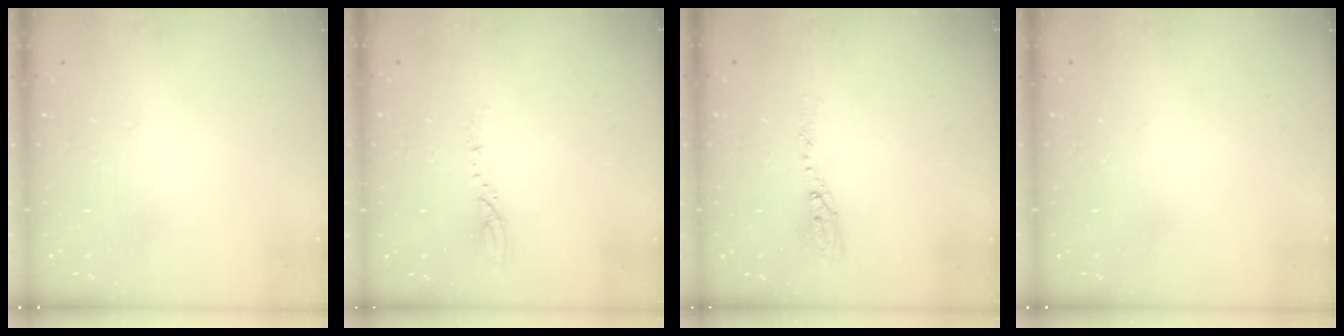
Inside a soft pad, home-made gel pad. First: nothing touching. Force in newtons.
{"total": 3.2, "press": 3.2, "slide": 0.4}
{"total": 4.8, "press": 4.7, "slide": 0.4}
{"total": 0.0}